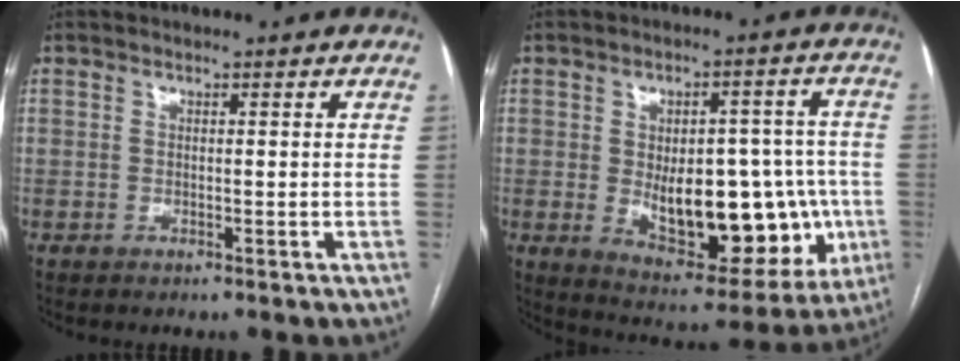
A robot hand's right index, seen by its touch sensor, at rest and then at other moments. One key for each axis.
{"total": 19.1, "fx": -2.8, "fy": 9.2, "fz": 16.4, "tx": -0.219, "ty": 0.014, "tz": -0.010}